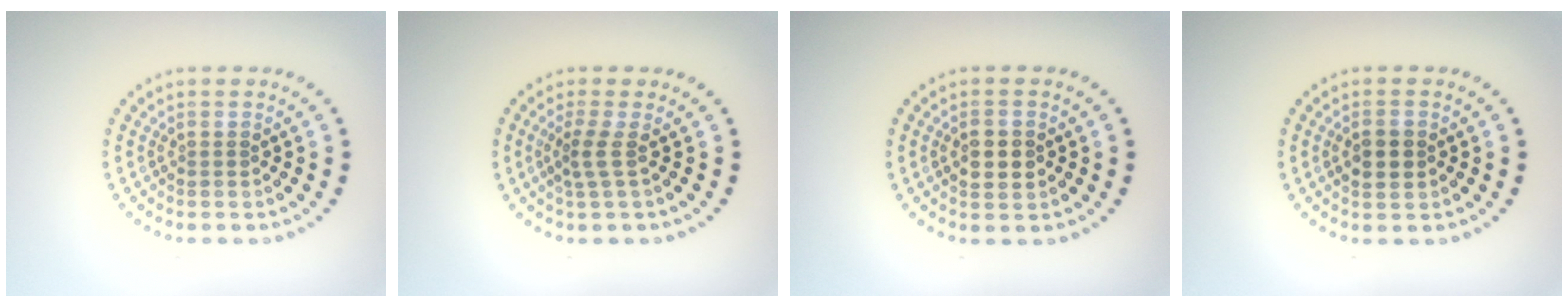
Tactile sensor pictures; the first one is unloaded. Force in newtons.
{"total": 1.9, "press": 1.3, "slide": 1.4}
{"total": 2.8, "press": 2.8, "slide": 0.1}
{"total": 2.3, "press": 2.3, "slide": 0.2}